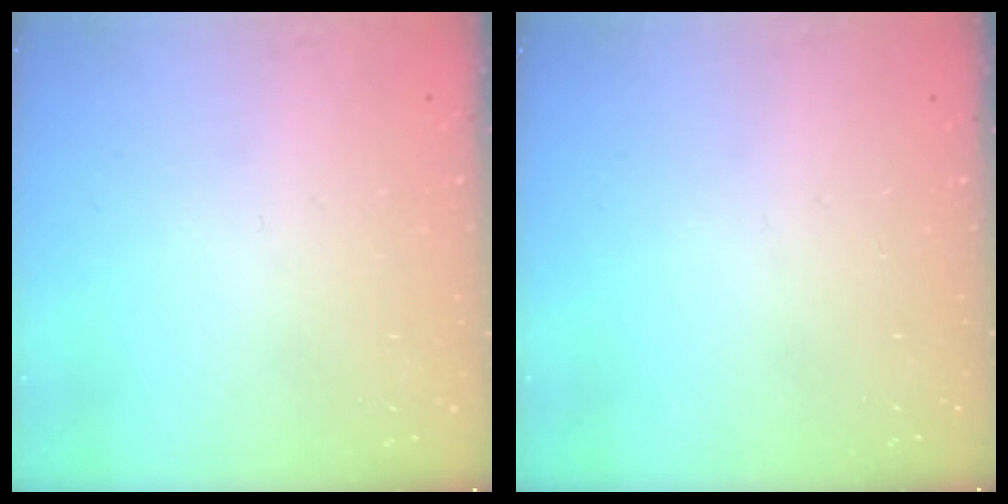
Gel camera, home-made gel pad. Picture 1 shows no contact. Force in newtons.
{"total": 0.0}